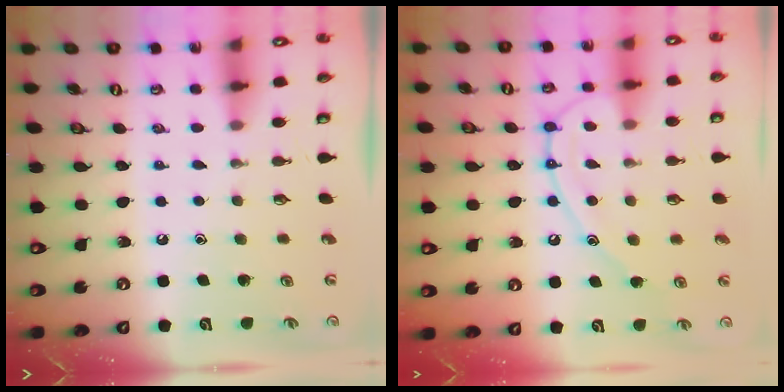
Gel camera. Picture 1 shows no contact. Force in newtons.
{"total": 13.7, "press": 13.6, "slide": 1.3}